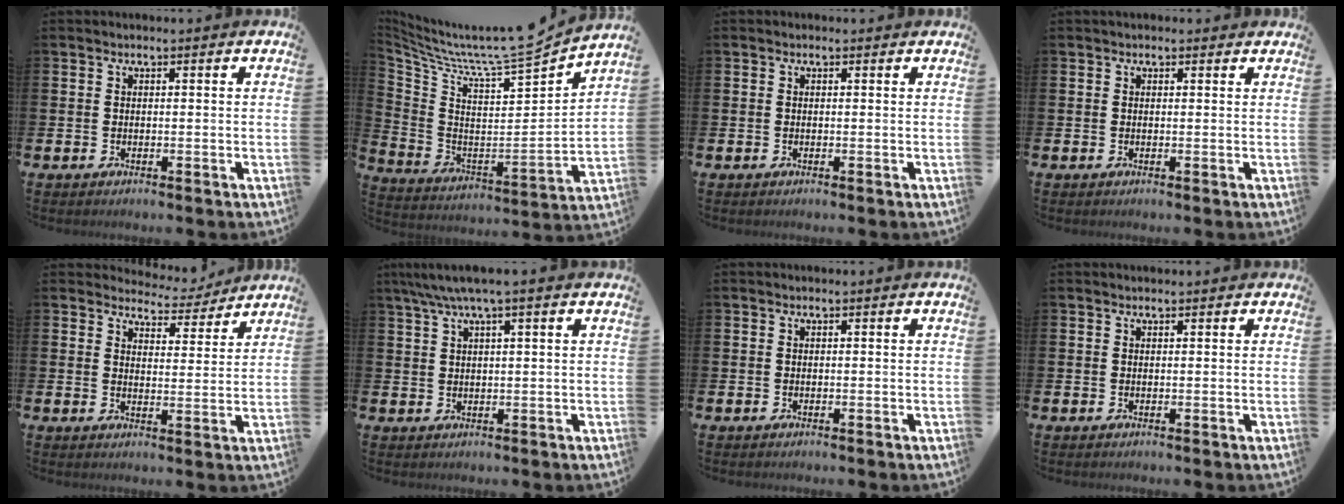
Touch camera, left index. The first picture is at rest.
{"total": 8.5, "force": [7.6, 0.5, 3.6], "torque": [-0.102, -0.073, 0.117]}
{"total": 0.0}
{"total": 0.9, "force": [0.7, 0.4, 0.2], "torque": [0.007, 0.003, 0.010]}
{"total": 5.0, "force": [4.9, 1.2, -0.1], "torque": [-0.007, -0.040, 0.084]}
{"total": 4.0, "force": [2.6, 0.2, 3.0], "torque": [-0.065, 0.003, 0.047]}
{"total": 0.0}
{"total": 0.5, "force": [0.4, 0.3, 0.2], "torque": [0.007, 0.000, 0.004]}